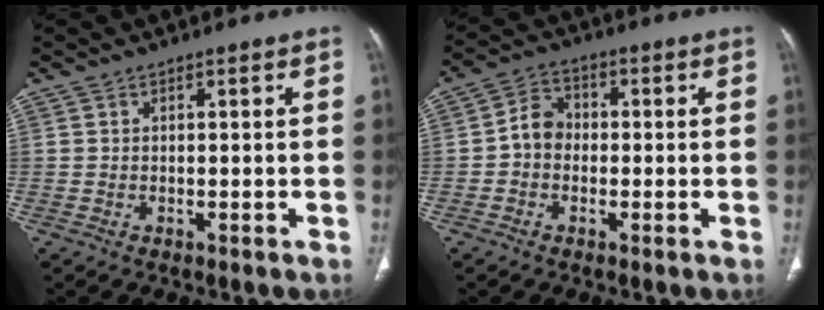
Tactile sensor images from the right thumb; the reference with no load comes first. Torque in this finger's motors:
{"motor_torque": [-0.16, 0.14, 0.69, -0.54, 0.02]}